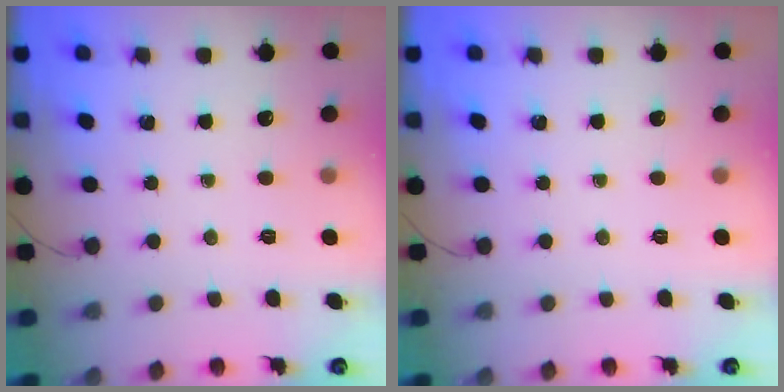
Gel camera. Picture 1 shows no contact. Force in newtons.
{"total": 0.0}